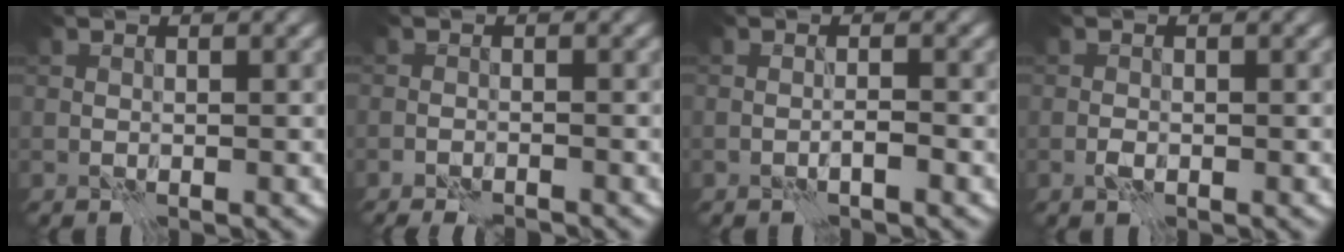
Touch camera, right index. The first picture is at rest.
{"total": 1.4, "force": [-1.3, -0.5, 0.4], "torque": [-0.006, 0.001, -0.023]}
{"total": 0.8, "force": [-0.5, -0.4, 0.4], "torque": [-0.006, 0.006, -0.015]}
{"total": 0.7, "force": [-0.4, 0.4, 0.5], "torque": [-0.009, 0.002, -0.011]}